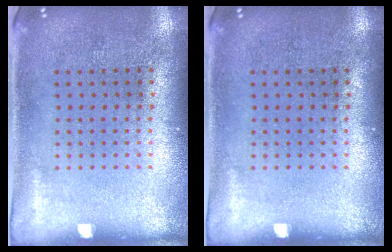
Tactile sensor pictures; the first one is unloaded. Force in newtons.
{"total": 0.0}